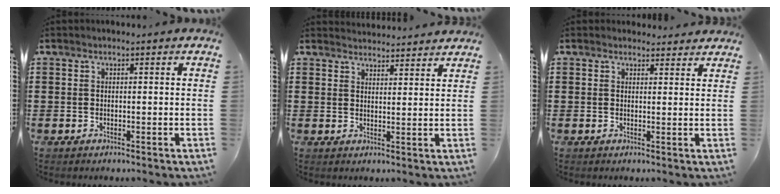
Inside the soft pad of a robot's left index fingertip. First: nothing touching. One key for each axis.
{"total": 2.7, "fx": 2.7, "fy": 0.0, "fz": -0.2, "tx": -0.004, "ty": -0.008, "tz": 0.052}
{"total": 1.9, "fx": 1.7, "fy": 0.8, "fz": 0.0, "tx": 0.003, "ty": 0.000, "tz": 0.031}